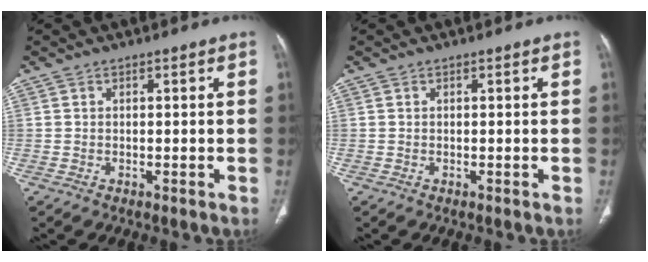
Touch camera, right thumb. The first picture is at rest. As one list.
[{"total": 0.0}]